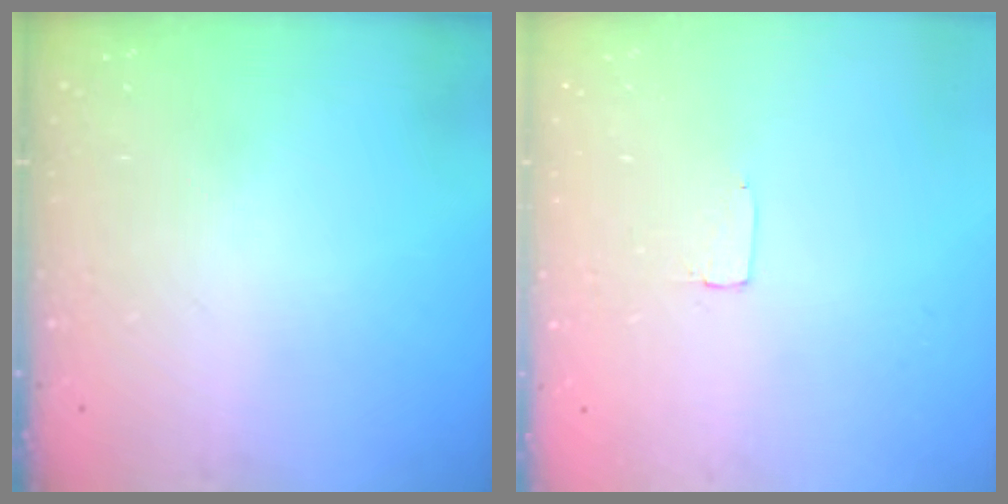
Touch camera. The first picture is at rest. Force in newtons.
{"total": 1.7, "press": 1.7, "slide": 0.1}